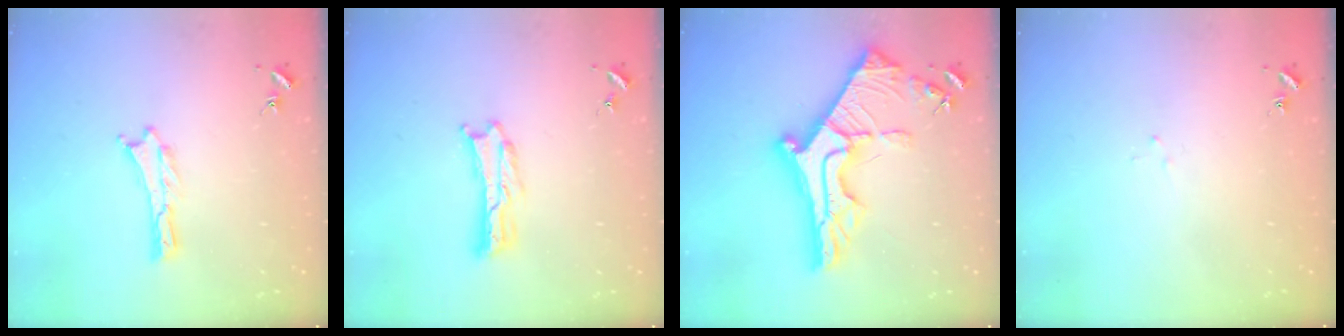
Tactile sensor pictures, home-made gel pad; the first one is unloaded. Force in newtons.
{"total": 1.0, "press": 1.0, "slide": 0.2}
{"total": 12.7, "press": 12.6, "slide": 1.3}
{"total": 1.8, "press": 1.8, "slide": 0.1}